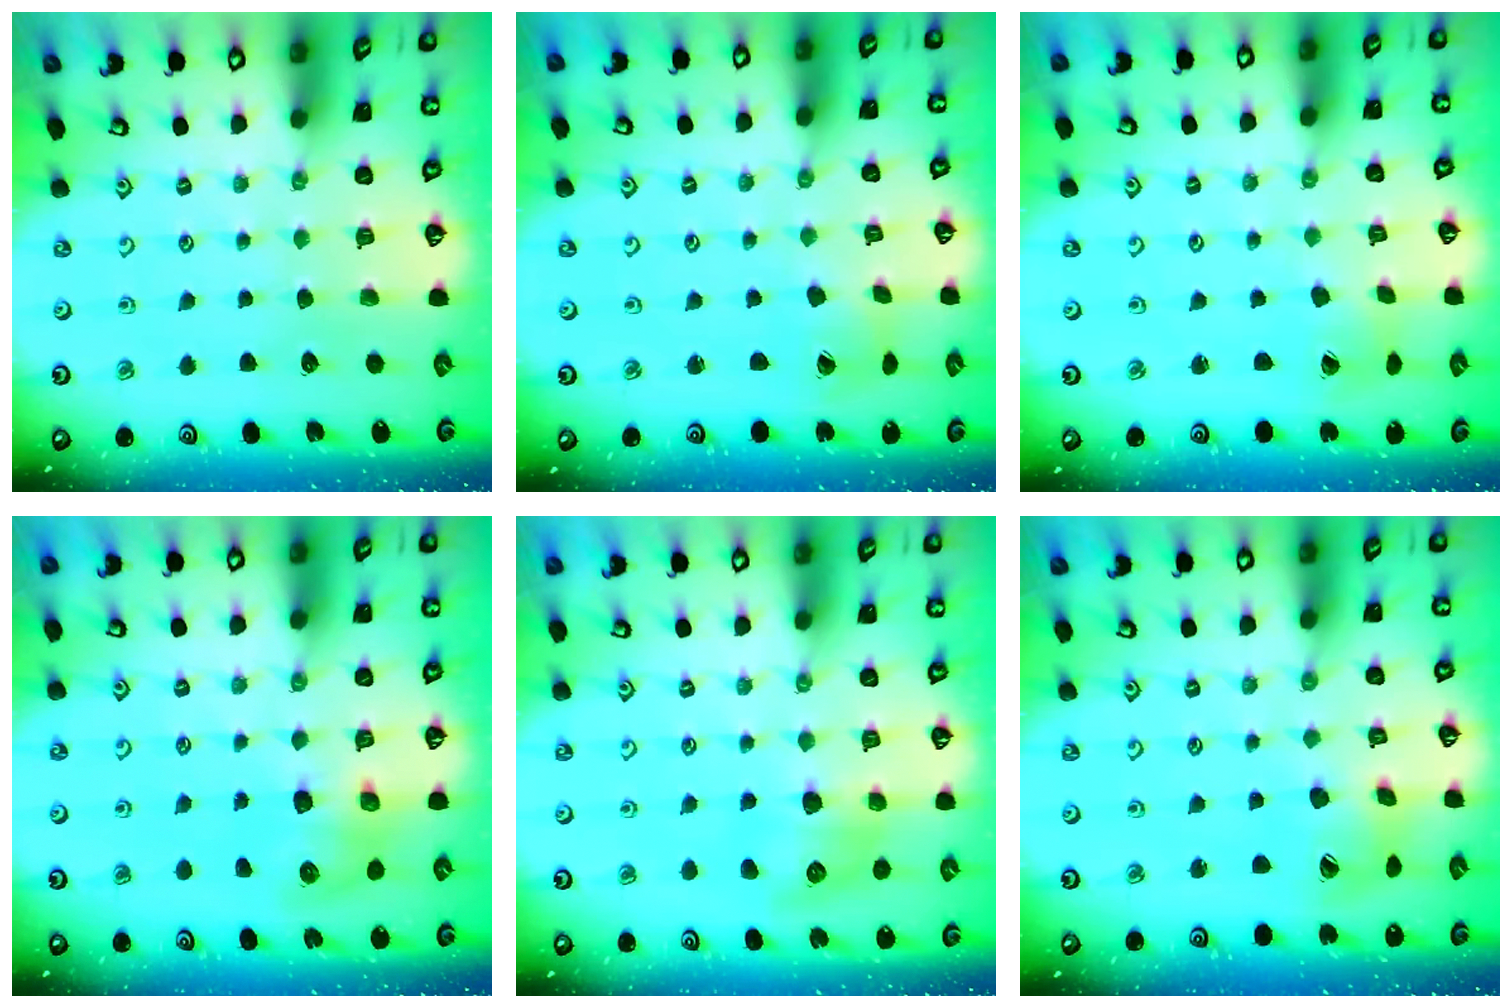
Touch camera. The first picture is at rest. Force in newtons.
{"total": 2.8, "press": 2.8, "slide": 0.4}
{"total": 2.1, "press": 2.0, "slide": 0.3}
{"total": 8.1, "press": 8.0, "slide": 1.1}
{"total": 9.7, "press": 9.7, "slide": 0.4}
{"total": 10.3, "press": 10.3, "slide": 1.4}